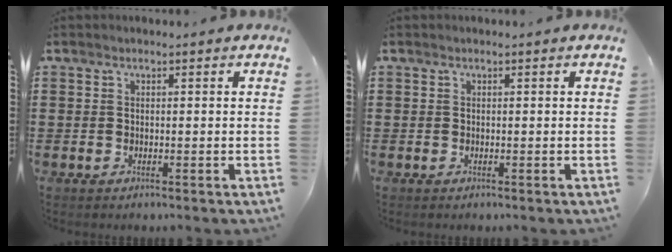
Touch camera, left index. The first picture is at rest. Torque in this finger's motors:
{"motor_torque": [0.00, 0.00, -0.01, 0.01]}